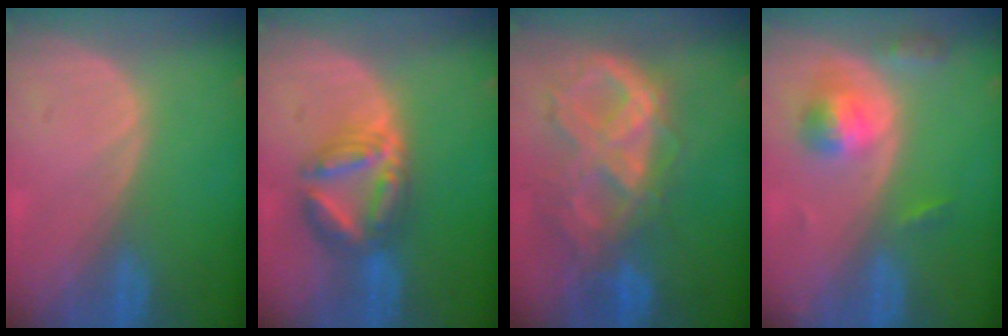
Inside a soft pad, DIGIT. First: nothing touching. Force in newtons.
{"total": 6.9, "press": 6.8, "slide": 0.4}
{"total": 10.6, "press": 8.9, "slide": 5.7}
{"total": 5.3, "press": 4.8, "slide": 2.2}